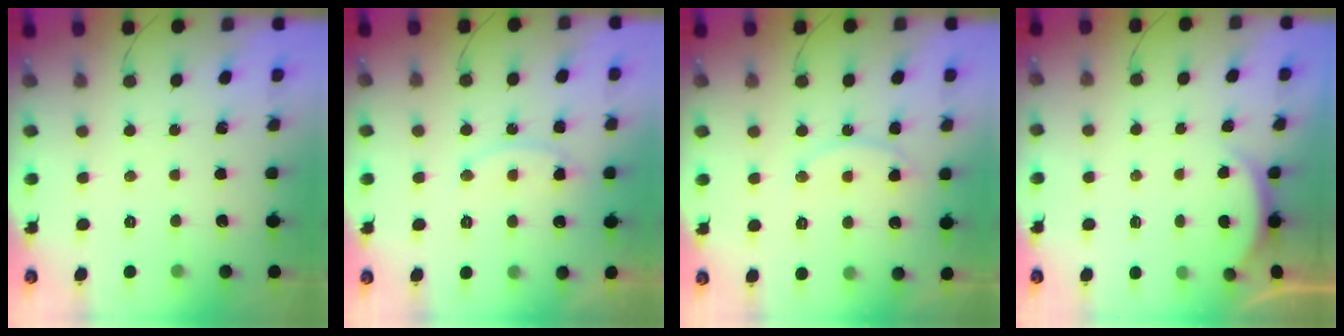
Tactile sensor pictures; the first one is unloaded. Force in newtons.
{"total": 11.3, "press": 11.3, "slide": 0.9}
{"total": 11.9, "press": 11.9, "slide": 0.8}
{"total": 1.6, "press": 1.5, "slide": 0.6}